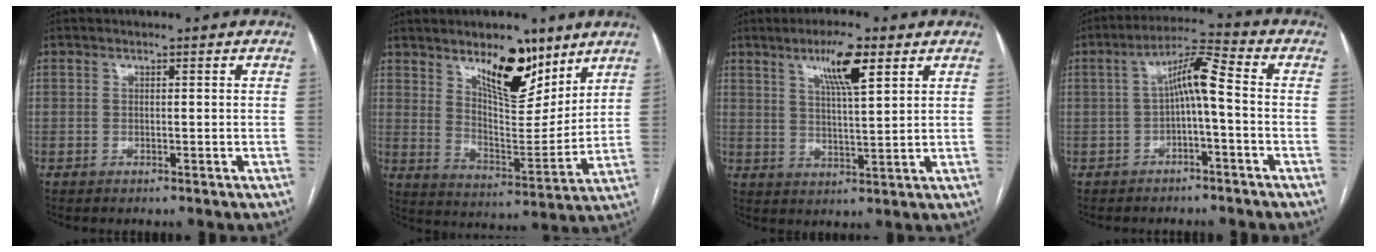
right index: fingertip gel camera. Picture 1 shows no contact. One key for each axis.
{"total": 13.0, "fx": 8.5, "fy": 4.5, "fz": 8.7, "tx": -0.133, "ty": -0.009, "tz": 0.146}
{"total": 7.9, "fx": 4.4, "fy": 1.0, "fz": 6.5, "tx": -0.116, "ty": 0.000, "tz": 0.074}
{"total": 6.8, "fx": -0.5, "fy": 0.9, "fz": 6.7, "tx": -0.119, "ty": 0.032, "tz": -0.010}